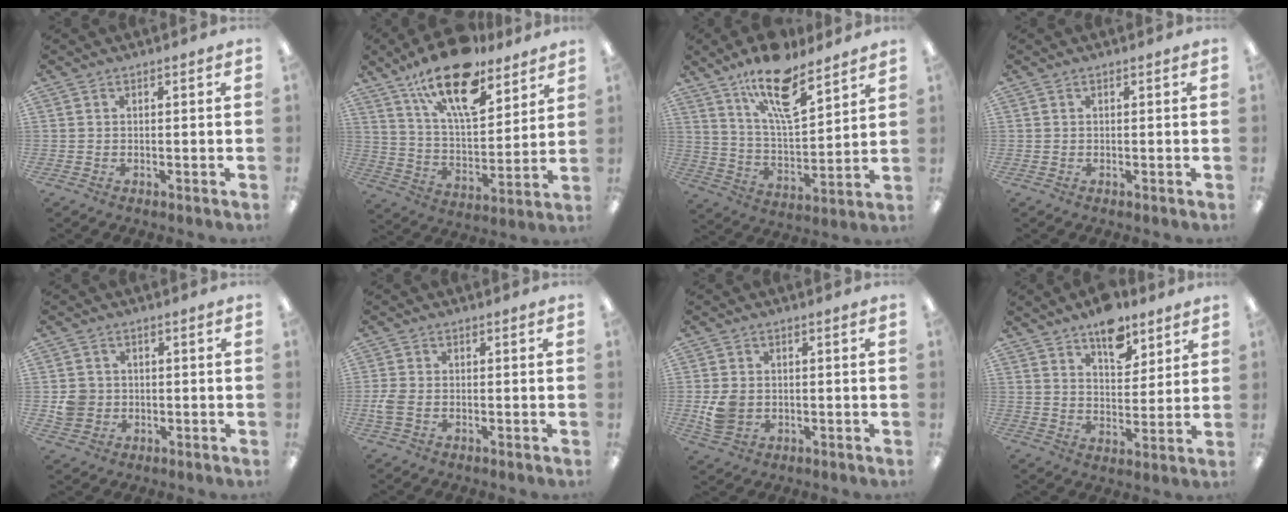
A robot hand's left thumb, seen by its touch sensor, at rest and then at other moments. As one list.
[{"total": 20.3, "force": [14.1, 8.1, 12.3], "torque": [-0.203, -0.077, 0.241]}, {"total": 17.3, "force": [12.0, 6.2, 10.8], "torque": [-0.179, -0.060, 0.201]}, {"total": 0.0}, {"total": 5.0, "force": [-0.2, 4.8, 1.4], "torque": [-0.024, 0.011, 0.000]}, {"total": 3.7, "force": [-0.8, 2.3, 2.7], "torque": [-0.059, 0.003, -0.016]}, {"total": 5.4, "force": [-0.6, 4.4, 3.1], "torque": [-0.059, 0.002, -0.009]}, {"total": 10.6, "force": [7.8, 5.1, 5.0], "torque": [-0.059, -0.046, 0.135]}]